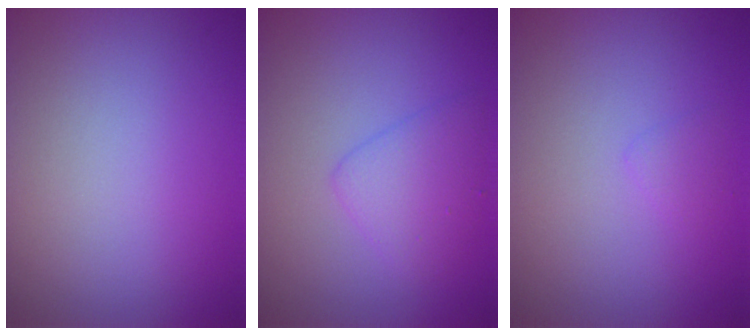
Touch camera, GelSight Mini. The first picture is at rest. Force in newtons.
{"total": 2.6, "press": 2.6, "slide": 0.2}
{"total": 0.8, "press": 0.8, "slide": 0.0}